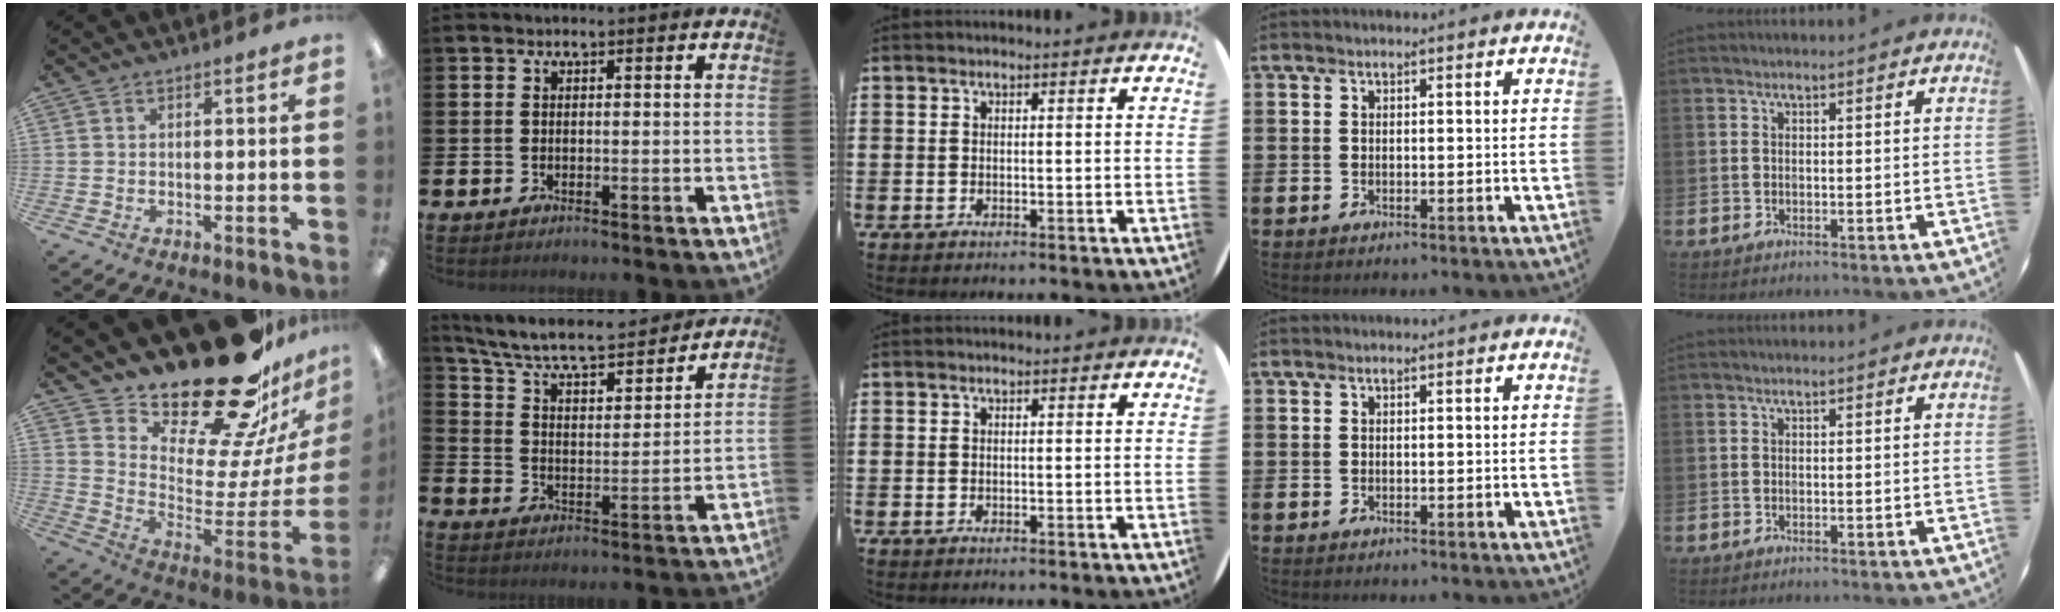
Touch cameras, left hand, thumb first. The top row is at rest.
{"thumb": {"total": 25.9, "force": [20.7, 8.5, 13.1], "torque": [-0.182, -0.164, 0.358]}, "index": {"total": 7.9, "force": [7.2, 1.5, 2.7], "torque": [-0.091, -0.054, 0.122]}}